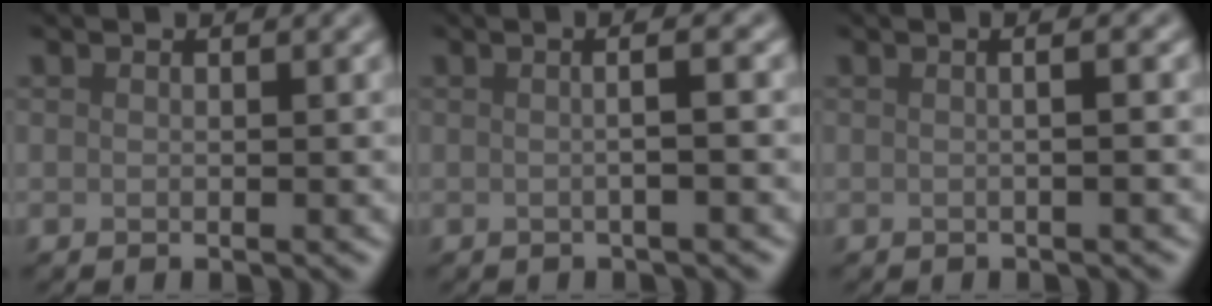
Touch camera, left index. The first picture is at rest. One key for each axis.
{"total": 3.9, "fx": 0.5, "fy": 1.7, "fz": 3.5, "tx": -0.023, "ty": 0.021, "tz": -0.023}
{"total": 3.6, "fx": 0.8, "fy": 1.7, "fz": 3.0, "tx": -0.015, "ty": 0.024, "tz": -0.021}